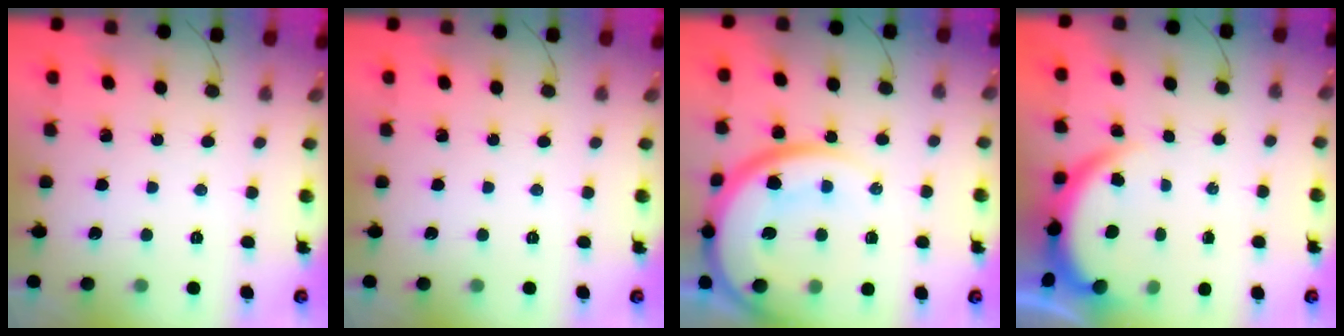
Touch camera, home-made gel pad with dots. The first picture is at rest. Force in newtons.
{"total": 0.0}
{"total": 18.8, "press": 18.6, "slide": 2.2}
{"total": 3.9, "press": 3.9, "slide": 0.2}